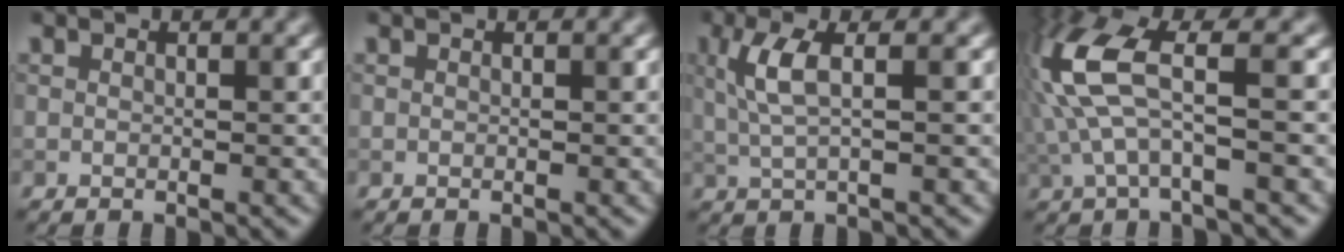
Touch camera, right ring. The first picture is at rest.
{"total": 0.0}
{"total": 3.5, "force": [0.7, 0.8, 3.3], "torque": [-0.074, 0.002, 0.017]}
{"total": 7.2, "force": [0.5, 2.2, 6.8], "torque": [-0.175, 0.015, 0.008]}